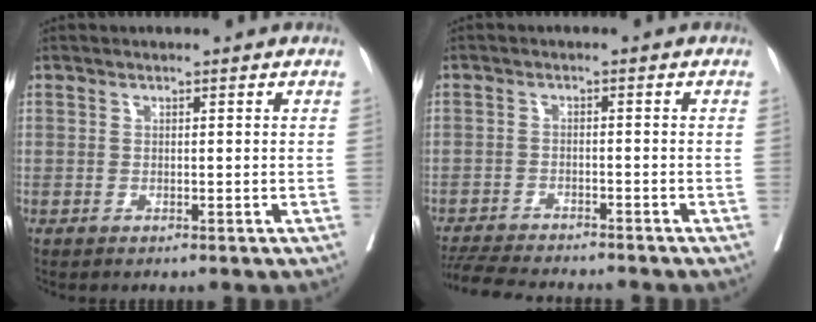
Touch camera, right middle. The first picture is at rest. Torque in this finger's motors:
{"motor_torque": [0.16, -0.21, 0.06, 0.02]}